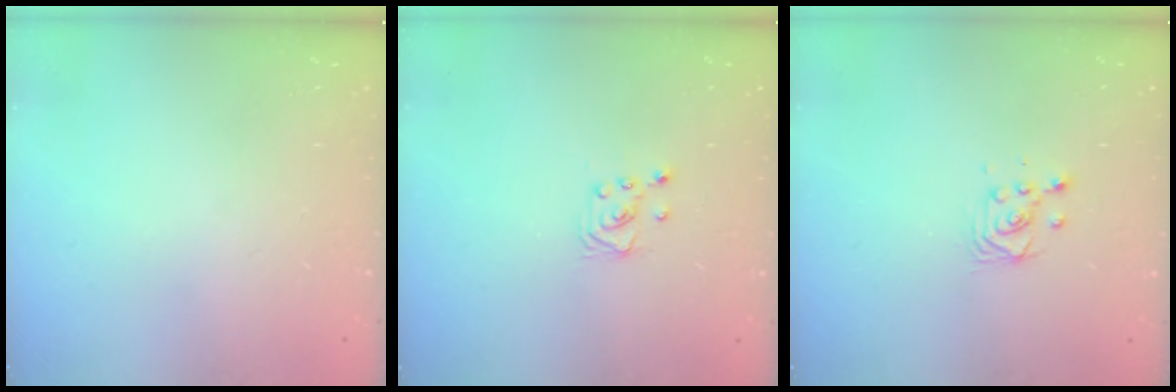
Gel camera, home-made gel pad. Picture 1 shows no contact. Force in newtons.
{"total": 2.0, "press": 2.0, "slide": 0.2}
{"total": 3.3, "press": 3.2, "slide": 0.6}